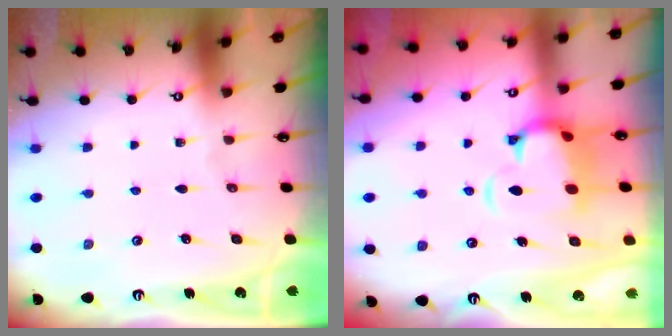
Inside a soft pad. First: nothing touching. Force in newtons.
{"total": 5.4, "press": 5.2, "slide": 1.5}